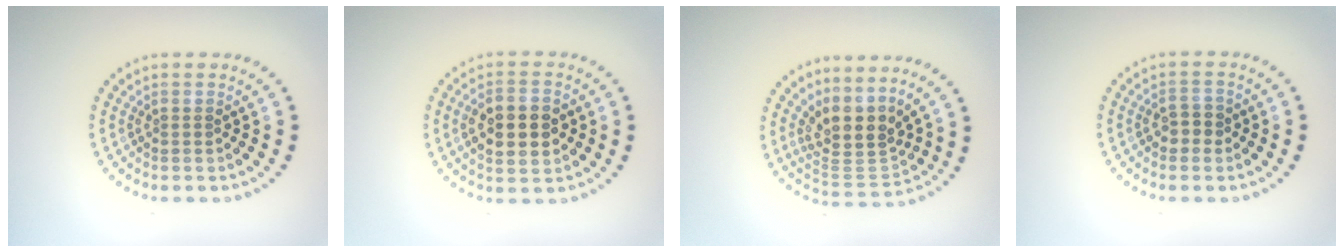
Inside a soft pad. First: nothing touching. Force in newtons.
{"total": 5.2, "press": 5.2, "slide": 0.2}
{"total": 4.2, "press": 3.4, "slide": 2.5}
{"total": 1.9, "press": 1.8, "slide": 0.5}